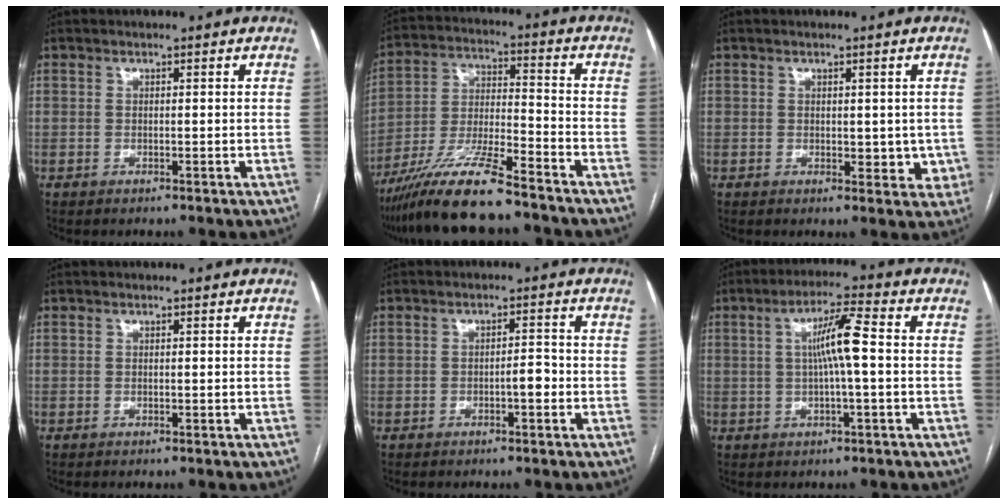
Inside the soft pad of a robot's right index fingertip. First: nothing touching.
{"total": 13.8, "force": [-11.0, 0.9, 8.3], "torque": [-0.158, -0.015, -0.199]}
{"total": 3.8, "force": [0.0, 2.4, 3.0], "torque": [-0.020, -0.001, 0.004]}
{"total": 0.0}
{"total": 2.4, "force": [-0.9, 0.6, 2.2], "torque": [-0.030, 0.004, -0.015]}
{"total": 7.0, "force": [0.4, 0.2, 7.0], "torque": [-0.125, 0.013, 0.005]}